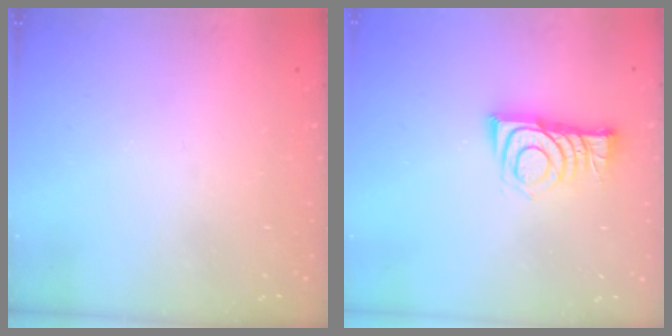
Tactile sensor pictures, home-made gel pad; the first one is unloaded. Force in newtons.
{"total": 8.2, "press": 8.2, "slide": 0.9}